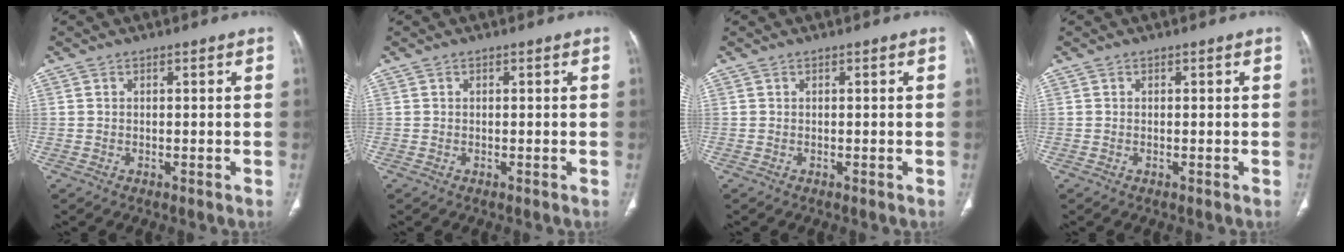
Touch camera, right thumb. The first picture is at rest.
{"total": 0.0}
{"total": 0.0}
{"total": 0.0}